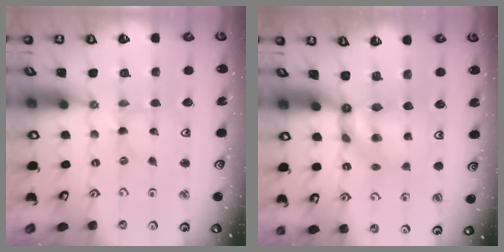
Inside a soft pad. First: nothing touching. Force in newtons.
{"total": 6.2, "press": 6.2, "slide": 0.5}